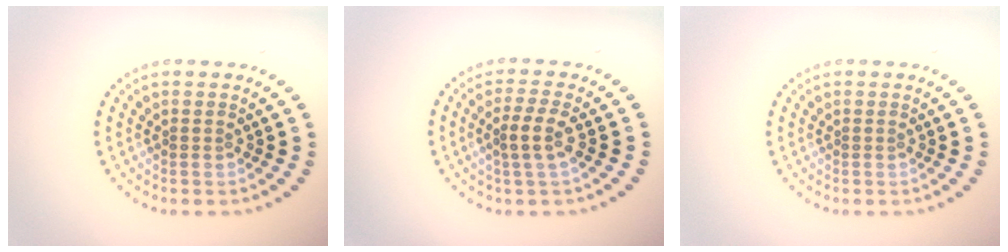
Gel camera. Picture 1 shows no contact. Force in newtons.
{"total": 2.3, "press": 2.1, "slide": 0.9}
{"total": 0.0}